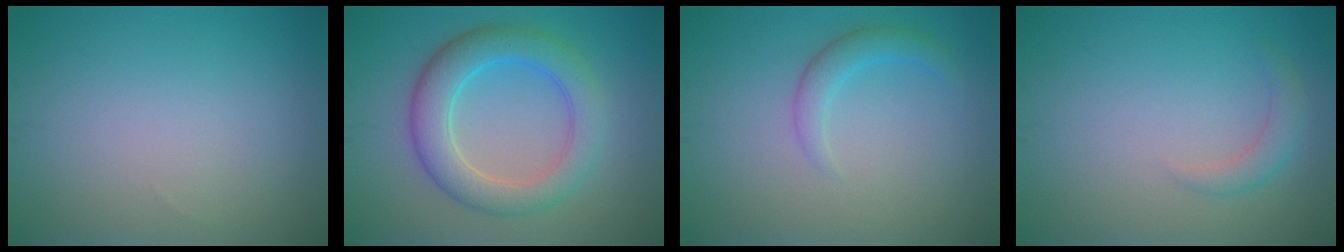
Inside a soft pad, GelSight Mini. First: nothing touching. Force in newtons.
{"total": 5.9, "press": 5.9, "slide": 0.1}
{"total": 2.0, "press": 2.0, "slide": 0.2}
{"total": 1.6, "press": 1.6, "slide": 0.1}